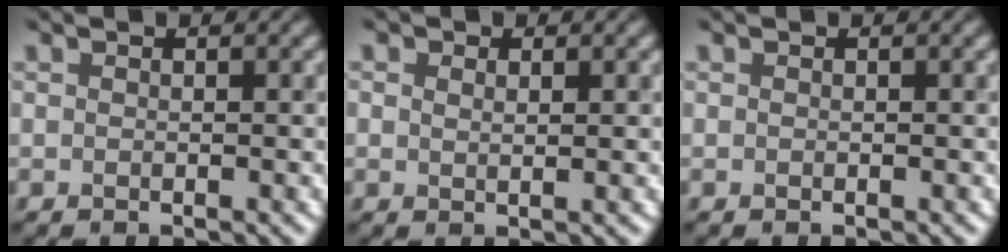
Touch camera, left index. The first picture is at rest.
{"total": 1.2, "force": [0.6, 0.6, 0.8], "torque": [-0.007, 0.001, 0.008]}
{"total": 0.0}